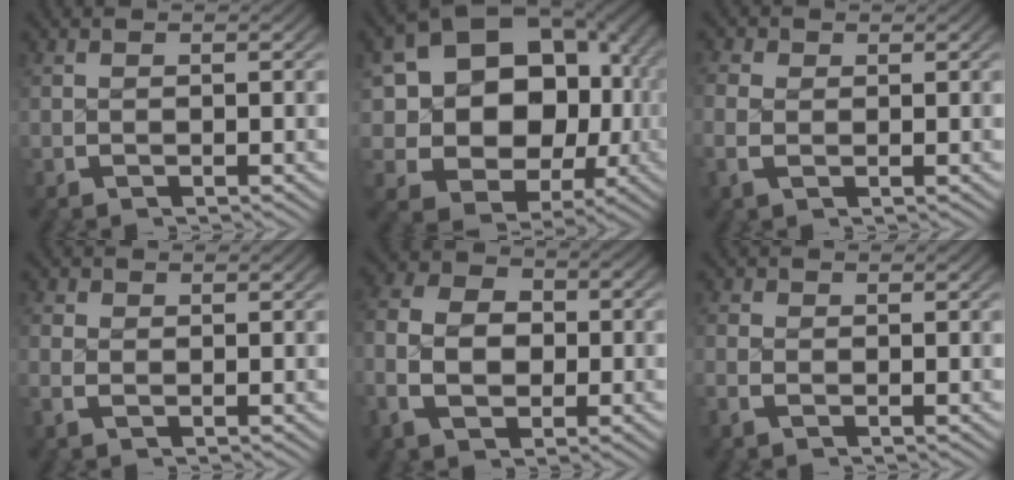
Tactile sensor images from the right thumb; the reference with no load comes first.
{"total": 15.5, "force": [0.1, 12.1, 9.6], "torque": [-0.222, -0.062, 0.021]}
{"total": 1.8, "force": [0.2, 1.5, 1.1], "torque": [-0.035, -0.006, 0.007]}
{"total": 1.2, "force": [-0.1, 1.1, 0.6], "torque": [-0.022, -0.004, -0.001]}
{"total": 9.2, "force": [-0.2, 6.7, 6.2], "torque": [-0.131, -0.020, 0.004]}
{"total": 1.0, "force": [-0.4, 0.7, 0.6], "torque": [-0.014, 0.002, -0.012]}